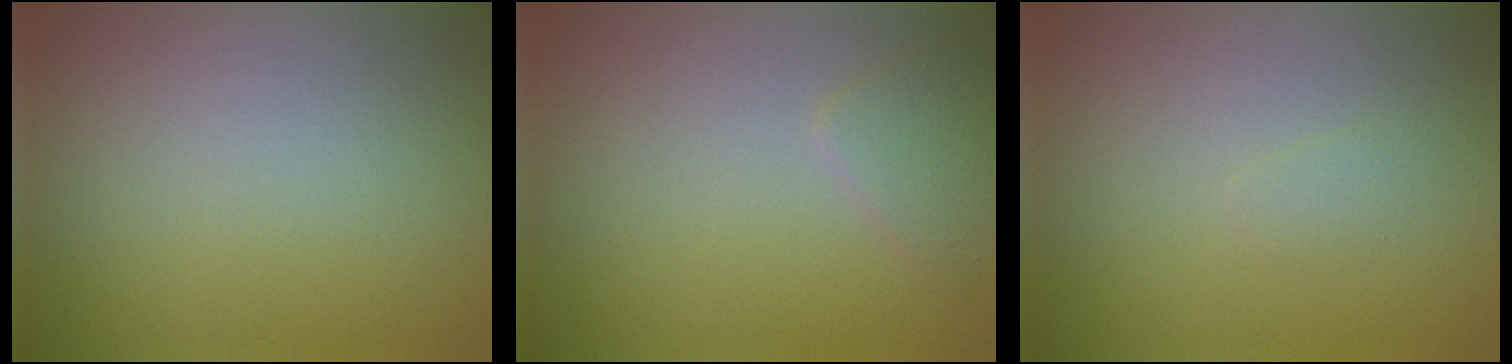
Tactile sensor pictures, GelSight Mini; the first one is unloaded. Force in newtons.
{"total": 1.8, "press": 1.8, "slide": 0.2}
{"total": 0.7, "press": 0.7, "slide": 0.0}